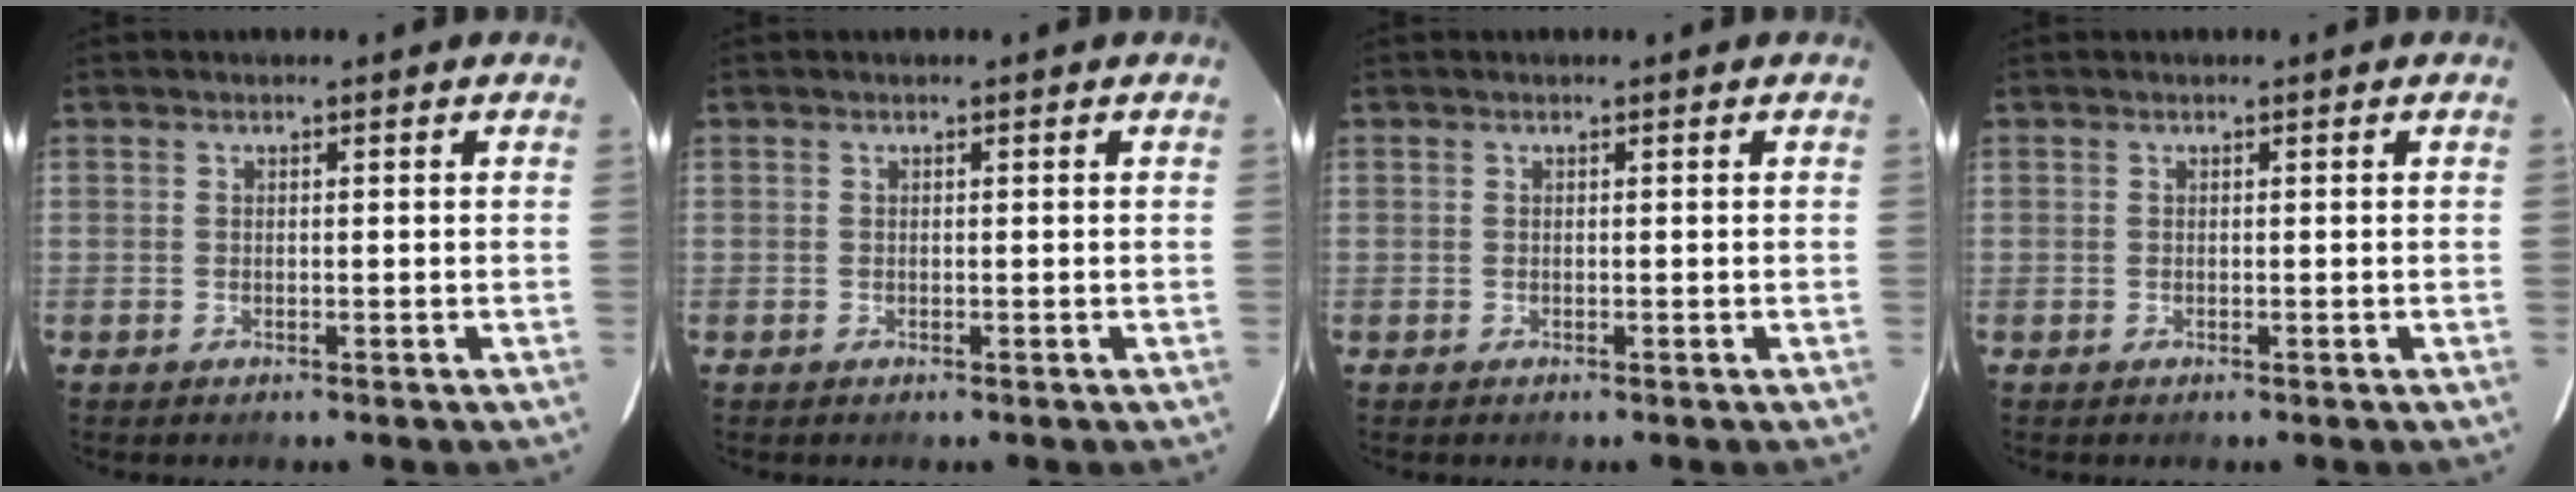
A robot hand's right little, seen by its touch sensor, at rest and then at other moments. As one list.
[{"total": 0.0}, {"total": 0.0}, {"total": 0.0}]